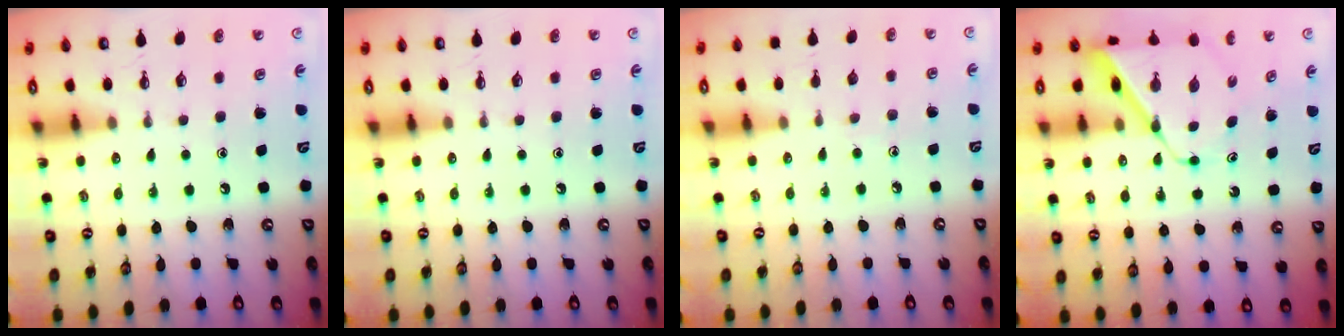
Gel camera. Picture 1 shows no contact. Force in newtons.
{"total": 0.0}
{"total": 3.1, "press": 3.1, "slide": 0.3}
{"total": 8.4, "press": 8.4, "slide": 0.4}